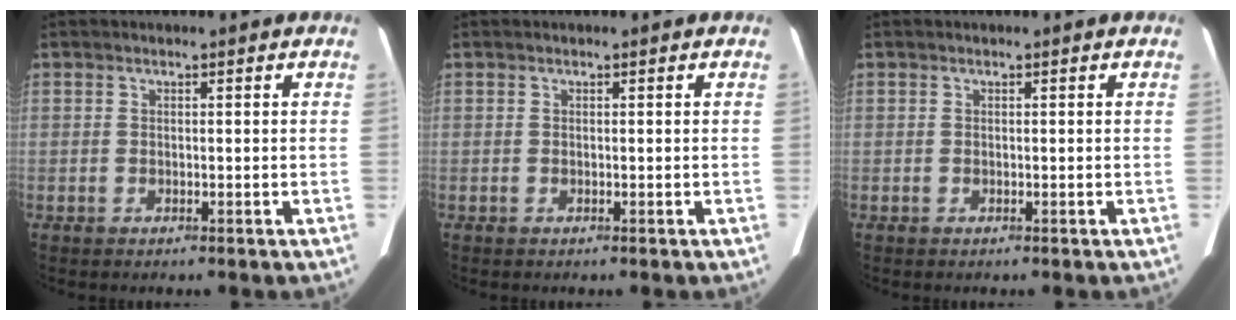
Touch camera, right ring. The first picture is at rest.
{"total": 0.0}
{"total": 0.0}